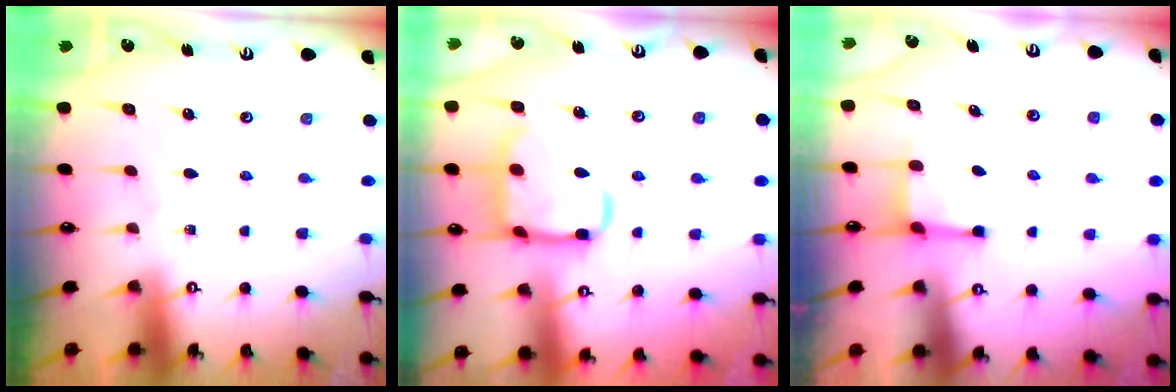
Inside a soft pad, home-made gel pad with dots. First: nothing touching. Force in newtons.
{"total": 14.7, "press": 14.6, "slide": 1.4}
{"total": 2.2, "press": 2.2, "slide": 0.5}